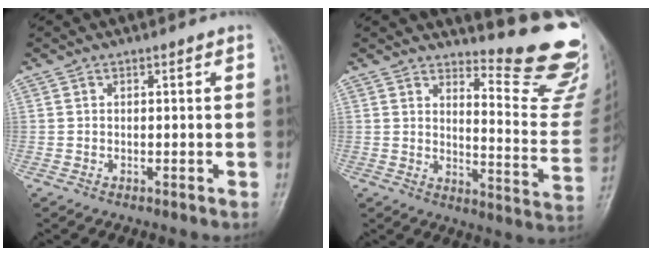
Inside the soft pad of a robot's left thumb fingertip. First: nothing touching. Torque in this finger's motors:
{"motor_torque": [0.25, -0.06, 0.11, -0.05, -0.03]}